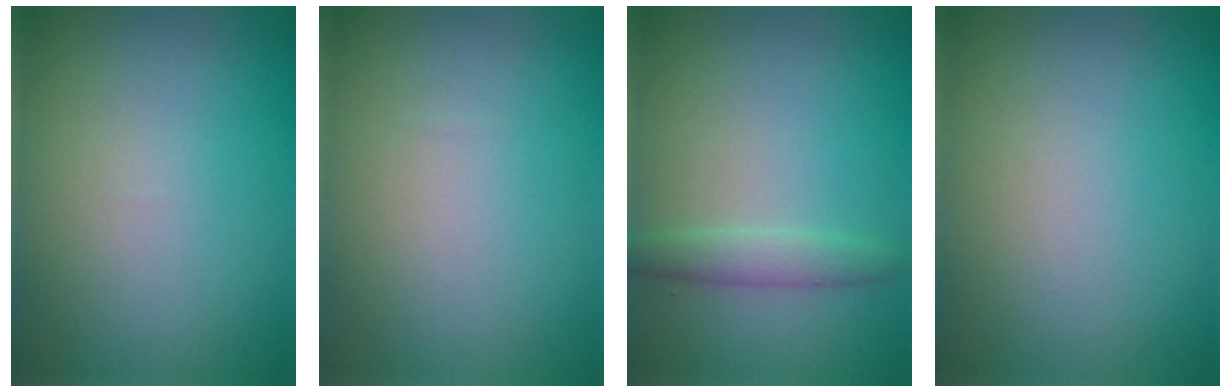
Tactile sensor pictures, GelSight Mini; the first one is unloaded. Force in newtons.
{"total": 0.0}
{"total": 1.9, "press": 1.9, "slide": 0.0}
{"total": 0.0}